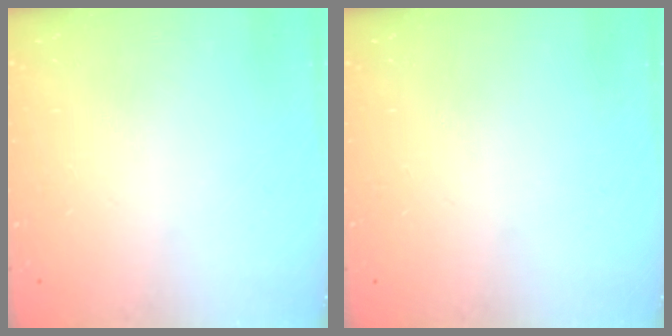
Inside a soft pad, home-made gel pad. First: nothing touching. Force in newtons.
{"total": 0.0}